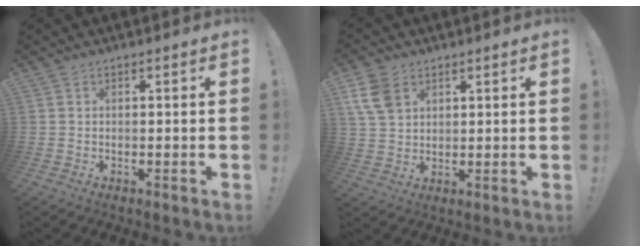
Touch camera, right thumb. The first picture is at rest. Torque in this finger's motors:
{"motor_torque": [0.03, 0.08, 0.18, 0.08, 0.08]}